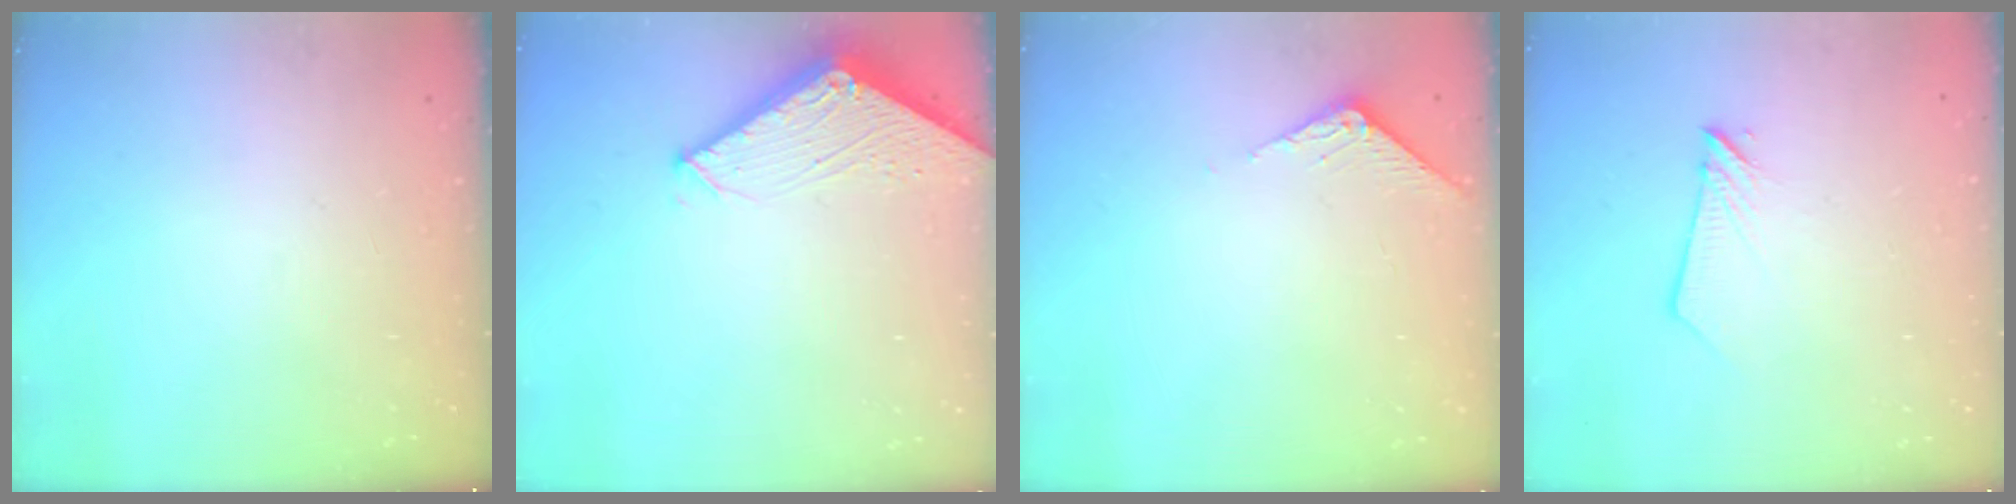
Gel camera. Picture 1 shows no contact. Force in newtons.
{"total": 2.8, "press": 2.8, "slide": 0.3}
{"total": 3.2, "press": 3.2, "slide": 0.3}
{"total": 4.8, "press": 4.8, "slide": 0.5}